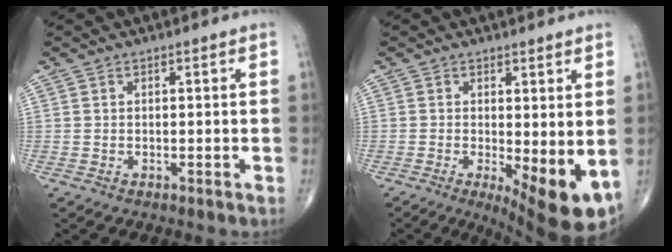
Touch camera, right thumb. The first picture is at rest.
{"total": 10.3, "force": [-1.7, 3.4, 9.6], "torque": [-0.135, -0.024, -0.016]}